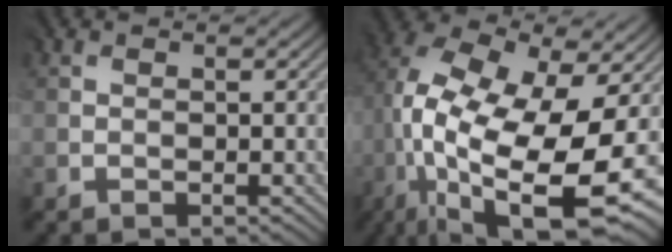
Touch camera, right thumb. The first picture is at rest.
{"total": 18.6, "force": [-3.3, 8.9, 16.1], "torque": [-0.323, -0.020, -0.045]}